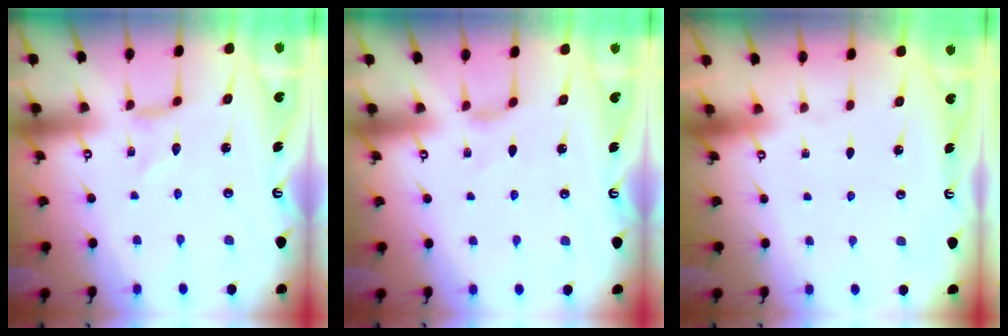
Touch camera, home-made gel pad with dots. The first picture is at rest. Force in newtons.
{"total": 4.0, "press": 3.9, "slide": 0.7}
{"total": 0.0}